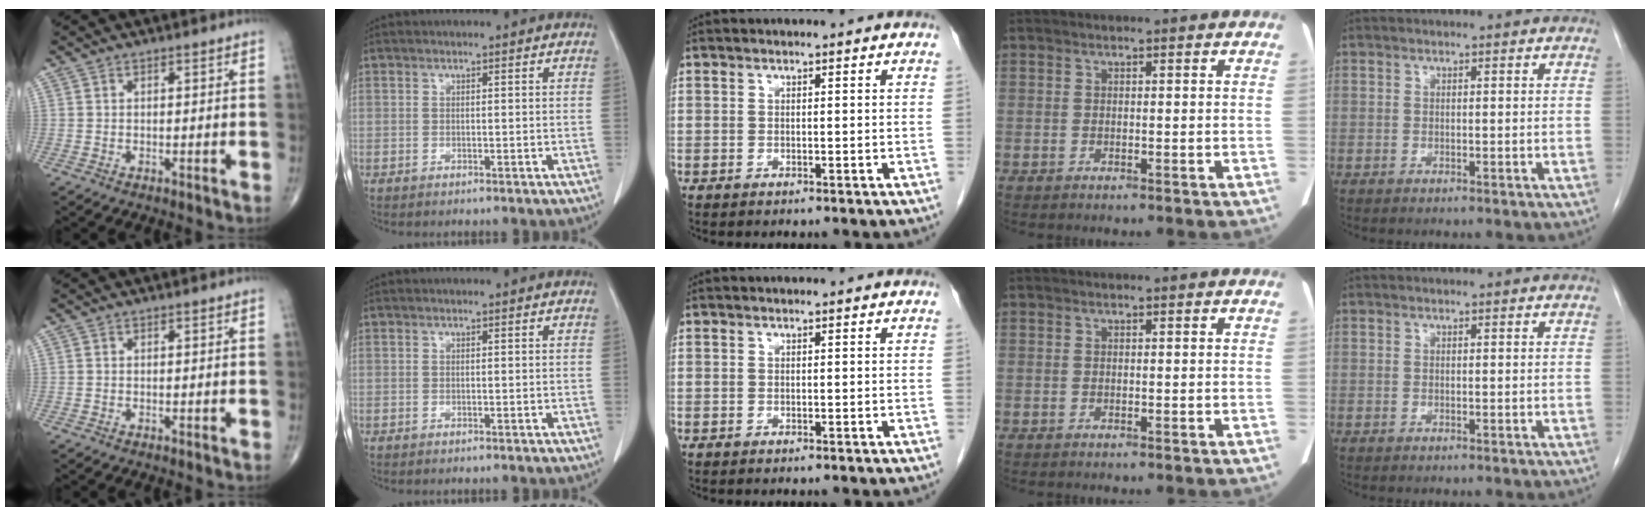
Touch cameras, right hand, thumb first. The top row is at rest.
{}